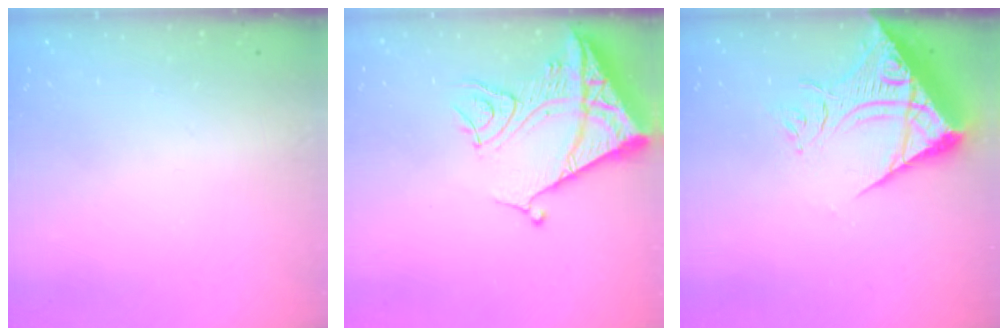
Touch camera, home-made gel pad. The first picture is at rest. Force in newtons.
{"total": 13.8, "press": 13.7, "slide": 1.4}
{"total": 14.2, "press": 14.1, "slide": 1.9}